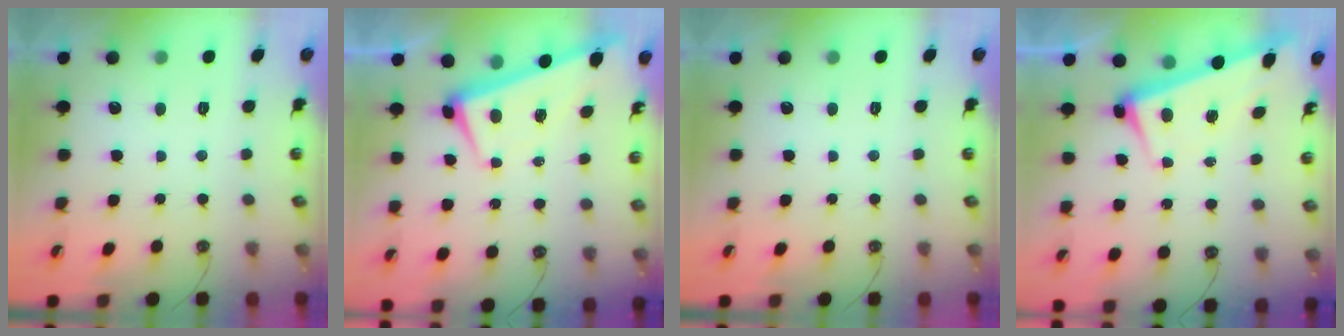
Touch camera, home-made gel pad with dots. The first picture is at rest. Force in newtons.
{"total": 2.0, "press": 1.9, "slide": 0.6}
{"total": 0.0}
{"total": 2.2, "press": 2.0, "slide": 1.0}